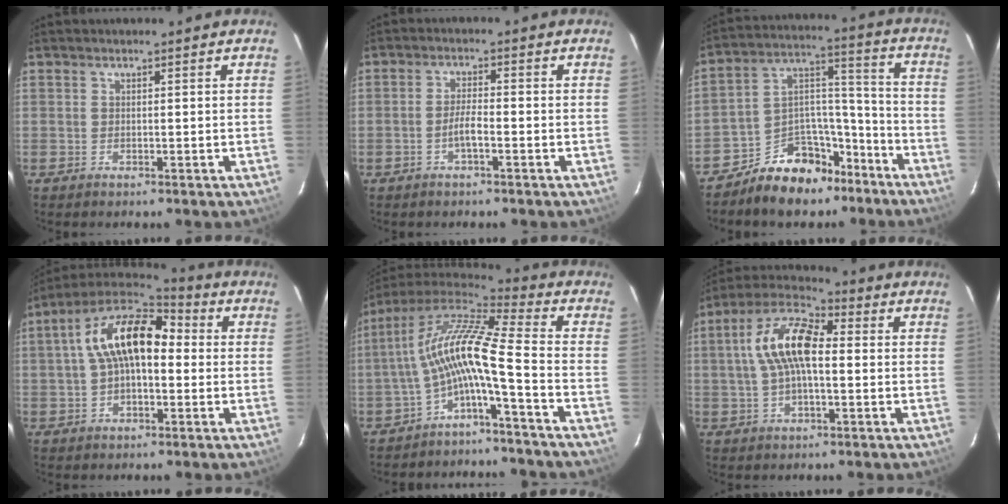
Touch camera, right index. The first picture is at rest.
{"total": 2.9, "force": [-1.4, 0.4, 2.5], "torque": [-0.053, 0.004, -0.027]}
{"total": 13.8, "force": [-10.3, 7.7, 5.0], "torque": [-0.082, 0.070, -0.154]}
{"total": 14.3, "force": [1.3, 7.6, 12.1], "torque": [-0.221, 0.033, 0.011]}
{"total": 12.1, "force": [-2.8, 0.6, 11.8], "torque": [-0.223, 0.013, -0.061]}
{"total": 12.1, "force": [0.8, 5.4, 10.8], "torque": [-0.215, 0.026, 0.008]}